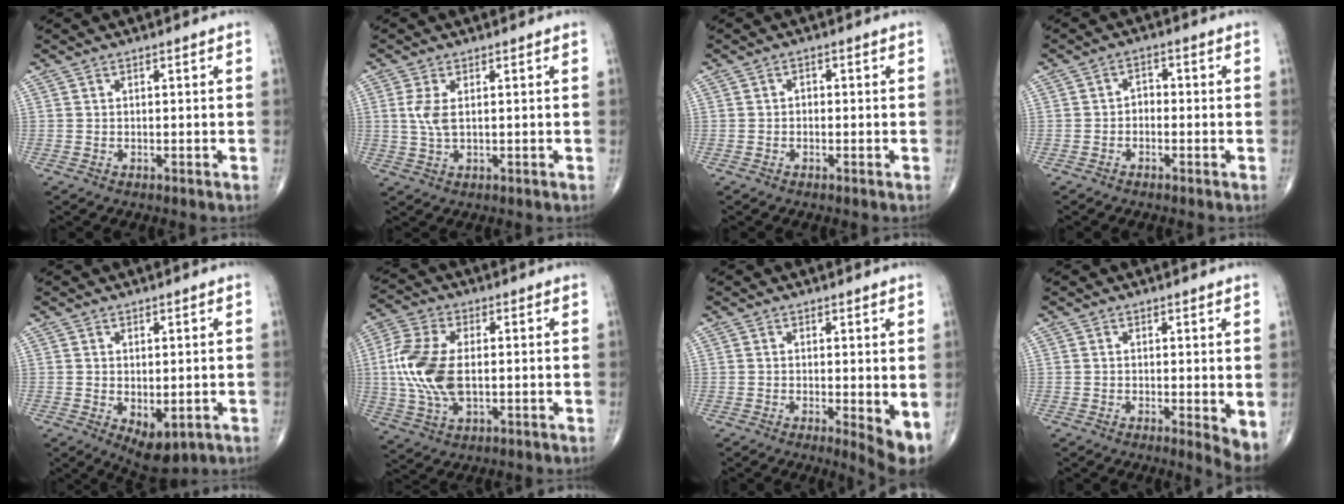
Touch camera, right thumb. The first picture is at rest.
{"total": 3.8, "force": [0.7, 1.7, 3.4], "torque": [-0.083, -0.001, 0.019]}
{"total": 1.1, "force": [-0.2, 0.8, 0.6], "torque": [-0.001, 0.004, -0.009]}
{"total": 2.3, "force": [-0.7, 1.7, 1.4], "torque": [-0.009, 0.014, -0.022]}
{"total": 6.2, "force": [-1.5, 3.2, 5.0], "torque": [-0.066, -0.007, -0.006]}
{"total": 13.1, "force": [0.1, 7.1, 11.0], "torque": [-0.252, 0.003, 0.001]}
{"total": 5.3, "force": [-0.1, 1.5, 5.1], "torque": [-0.072, -0.015, -0.002]}
{"total": 3.9, "force": [0.2, 1.0, 3.8], "torque": [-0.056, -0.013, 0.002]}